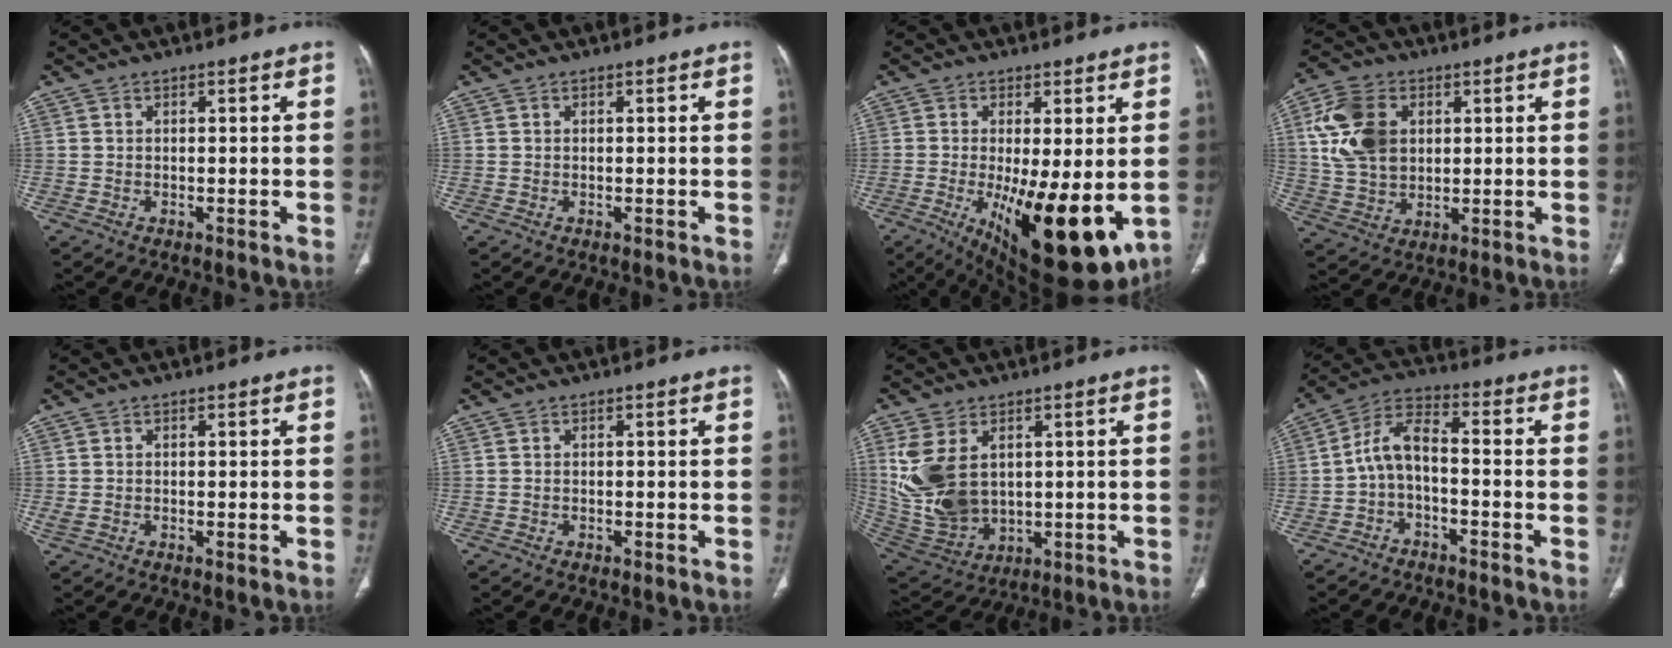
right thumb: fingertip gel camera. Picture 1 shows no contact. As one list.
[{"total": 0.0}, {"total": 18.2, "force": [-3.7, 6.3, 16.6], "torque": [-0.229, -0.034, -0.033]}, {"total": 12.9, "force": [3.2, 9.2, 8.4], "torque": [-0.151, -0.001, 0.063]}, {"total": 1.1, "force": [0.0, 0.5, 1.0], "torque": [-0.031, -0.004, 0.001]}, {"total": 0.0}, {"total": 14.4, "force": [2.9, 9.6, 10.3], "torque": [-0.208, -0.011, 0.083]}, {"total": 7.3, "force": [-2.3, 3.6, 5.9], "torque": [-0.111, 0.042, -0.055]}]